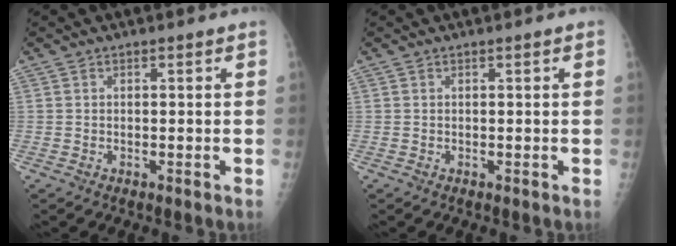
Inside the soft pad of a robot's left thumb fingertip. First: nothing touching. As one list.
[{"total": 0.0}]